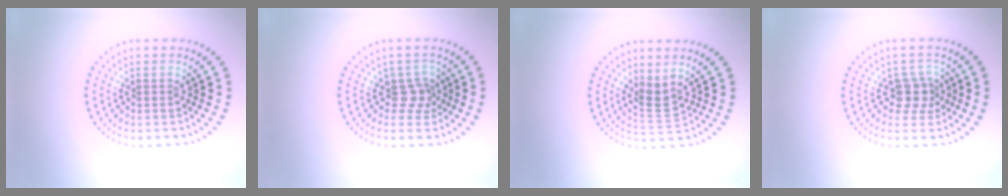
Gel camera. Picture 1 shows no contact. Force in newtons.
{"total": 2.0, "press": 1.4, "slide": 1.4}
{"total": 2.3, "press": 1.6, "slide": 1.6}
{"total": 2.3, "press": 1.9, "slide": 1.2}